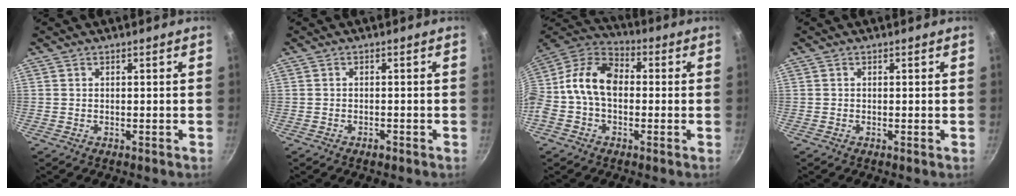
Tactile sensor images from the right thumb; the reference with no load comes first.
{"total": 1.2, "force": [-0.8, 0.6, 0.6], "torque": [-0.011, 0.008, -0.013]}
{"total": 12.9, "force": [0.0, 9.0, 9.2], "torque": [-0.143, 0.039, -0.025]}
{"total": 0.0}